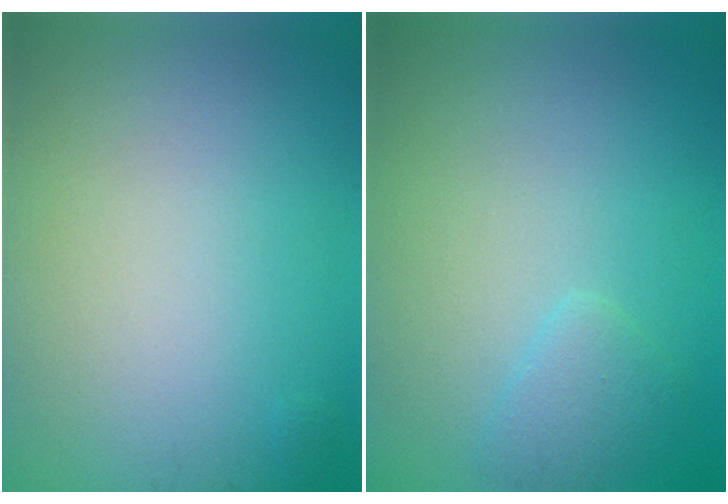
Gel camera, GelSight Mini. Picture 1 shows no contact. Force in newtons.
{"total": 1.5, "press": 1.5, "slide": 0.1}